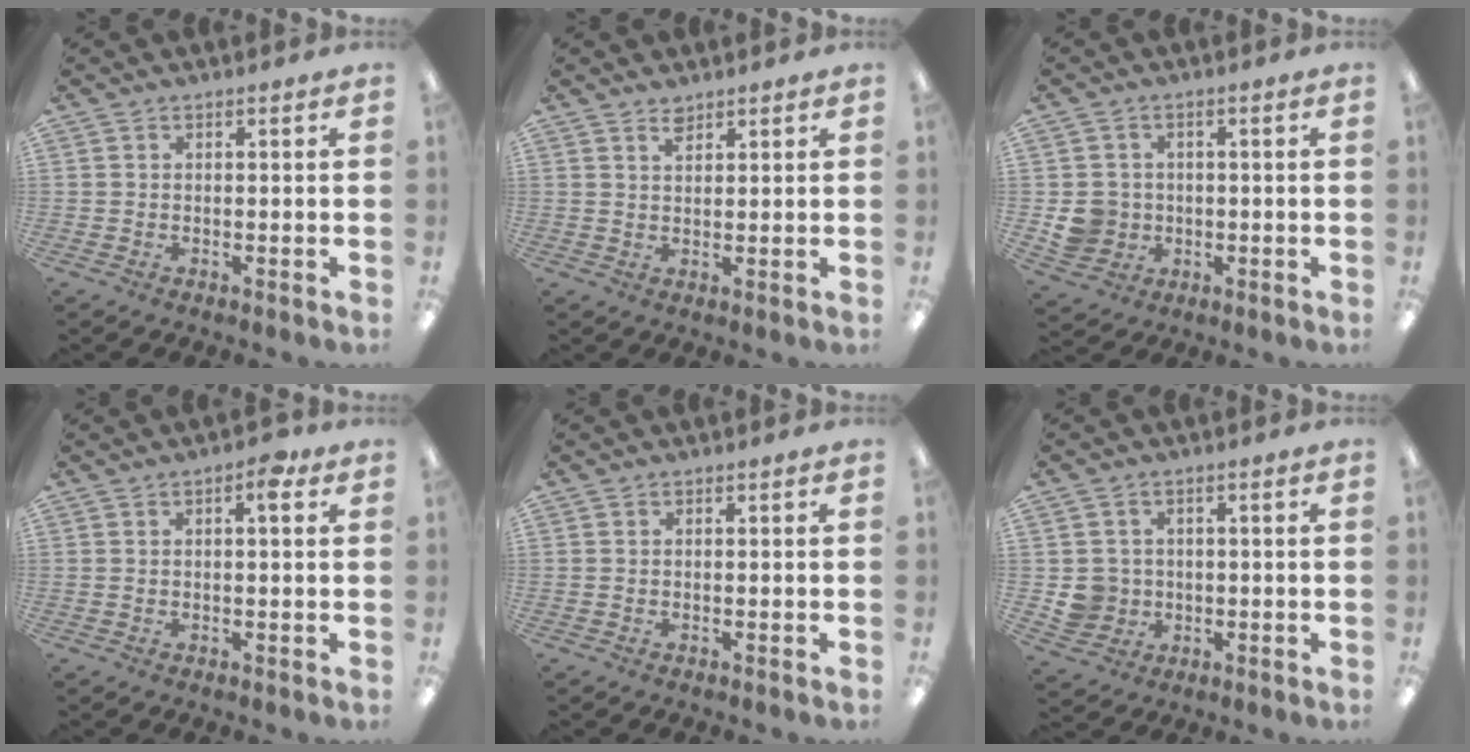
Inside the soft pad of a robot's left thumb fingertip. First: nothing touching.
{"total": 2.5, "force": [2.1, 1.0, 1.0], "torque": [-0.016, -0.005, 0.038]}
{"total": 6.3, "force": [-0.4, 6.1, 1.6], "torque": [-0.030, 0.011, -0.001]}
{"total": 4.1, "force": [1.7, 1.4, 3.4], "torque": [-0.040, -0.006, 0.020]}
{"total": 0.0}
{"total": 5.6, "force": [0.1, 5.5, 1.0], "torque": [-0.022, 0.006, 0.006]}